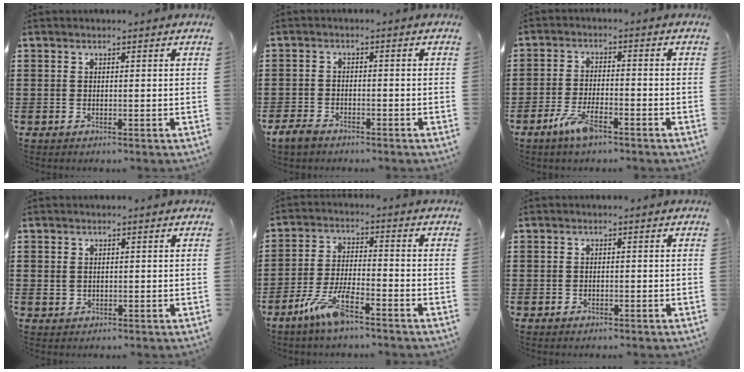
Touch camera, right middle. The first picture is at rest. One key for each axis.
{"total": 2.7, "fx": -2.2, "fy": 1.2, "fz": 1.1, "tx": -0.035, "ty": 0.002, "tz": -0.048}
{"total": 5.4, "fx": -3.4, "fy": 1.6, "fz": 3.9, "tx": -0.087, "ty": -0.001, "tz": -0.067}
{"total": 1.1, "fx": 0.3, "fy": 1.1, "fz": 0.3, "tx": -0.009, "ty": 0.007, "tz": 0.005}
{"total": 8.0, "fx": -5.3, "fy": 1.3, "fz": 5.8, "tx": -0.131, "ty": -0.008, "tz": -0.102}
{"total": 1.0, "fx": -0.5, "fy": 0.8, "fz": 0.1, "tx": -0.003, "ty": 0.003, "tz": -0.013}